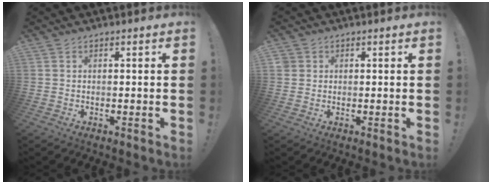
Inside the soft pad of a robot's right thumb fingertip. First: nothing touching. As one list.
[{"total": 2.1, "force": [0.9, 1.9, 0.4], "torque": [-0.008, 0.001, 0.018]}]